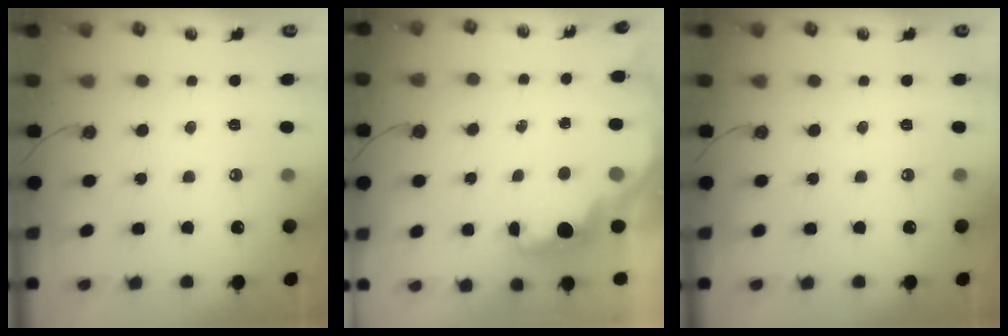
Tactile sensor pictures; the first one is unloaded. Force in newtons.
{"total": 2.2, "press": 2.1, "slide": 0.8}
{"total": 0.0}